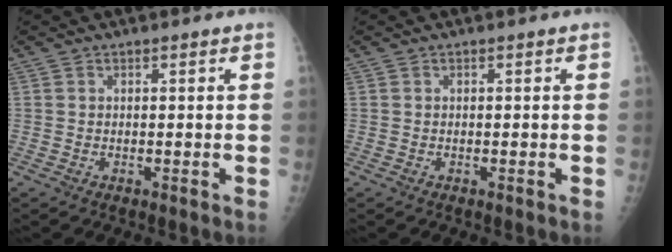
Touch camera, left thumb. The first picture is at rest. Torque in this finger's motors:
{"motor_torque": [0.00, -0.01, -0.01, -0.18, 0.00]}